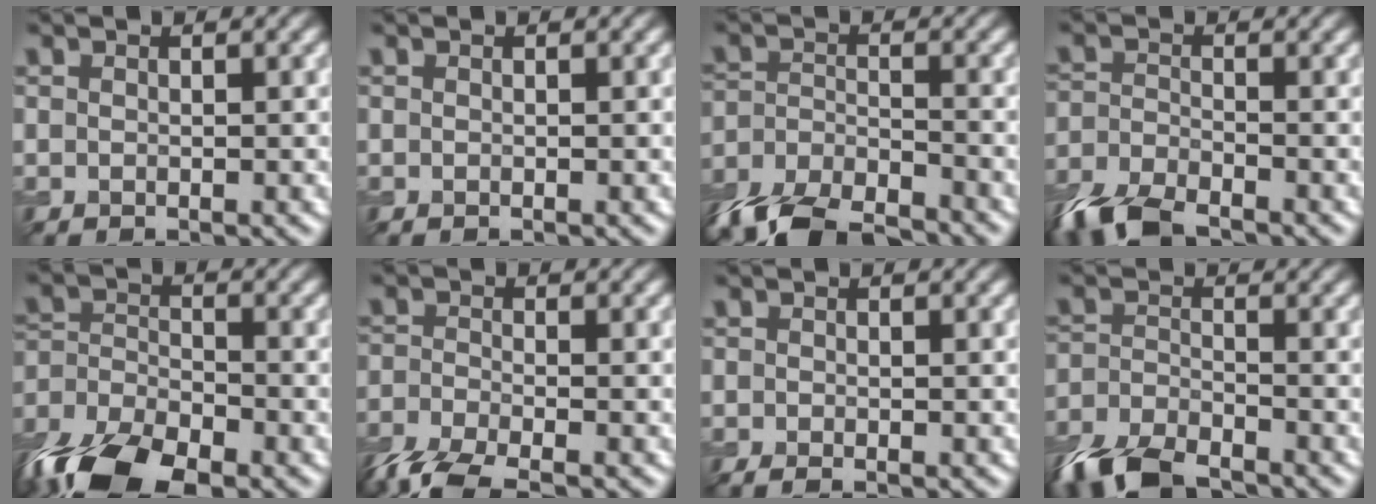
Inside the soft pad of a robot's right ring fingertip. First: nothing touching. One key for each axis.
{"total": 0.0}
{"total": 9.6, "fx": -8.1, "fy": 3.1, "fz": 4.0, "tx": -0.083, "ty": -0.033, "tz": -0.144}
{"total": 6.8, "fx": -5.3, "fy": 2.4, "fz": 3.6, "tx": -0.077, "ty": -0.019, "tz": -0.113}
{"total": 12.4, "fx": -8.9, "fy": 5.3, "fz": 6.8, "tx": -0.141, "ty": -0.037, "tz": -0.161}
{"total": 6.1, "fx": -4.5, "fy": 1.9, "fz": 3.5, "tx": -0.077, "ty": -0.022, "tz": -0.098}
{"total": 1.3, "fx": -0.9, "fy": 0.3, "fz": 0.8, "tx": -0.017, "ty": -0.006, "tz": -0.019}
{"total": 7.6, "fx": -6.0, "fy": 2.7, "fz": 3.8, "tx": -0.083, "ty": -0.021, "tz": -0.123}